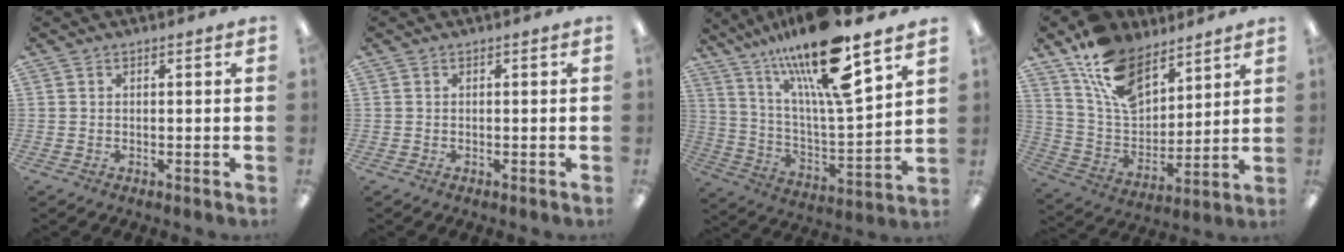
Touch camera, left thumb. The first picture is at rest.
{"total": 0.0}
{"total": 20.6, "force": [15.5, 3.2, 13.2], "torque": [-0.240, -0.094, 0.252]}
{"total": 15.8, "force": [10.4, 8.4, 8.3], "torque": [-0.166, -0.042, 0.200]}